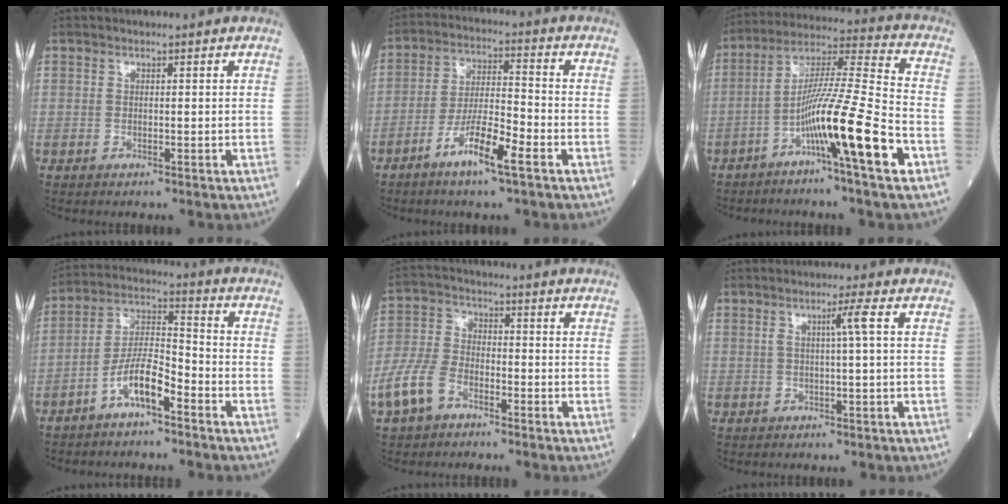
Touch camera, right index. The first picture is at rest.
{"total": 8.8, "force": [-4.9, 0.7, 7.3], "torque": [-0.142, -0.005, -0.092]}
{"total": 14.3, "force": [-6.3, -1.0, 12.8], "torque": [-0.227, -0.002, -0.117]}
{"total": 8.0, "force": [-4.7, 1.8, 6.3], "torque": [-0.130, 0.015, -0.093]}
{"total": 7.7, "force": [-4.5, 4.3, 4.5], "torque": [-0.122, 0.004, -0.093]}
{"total": 2.7, "force": [0.4, -0.8, 2.5], "torque": [-0.045, 0.001, 0.008]}